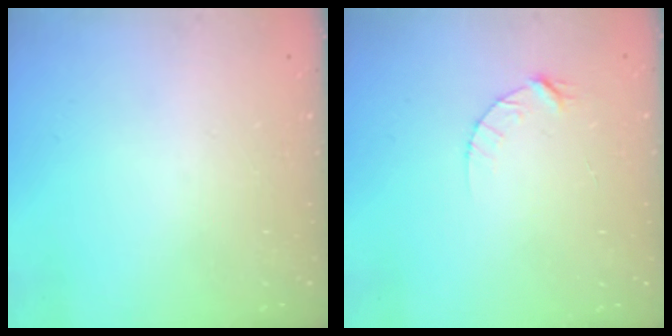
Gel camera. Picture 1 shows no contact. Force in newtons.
{"total": 4.4, "press": 4.4, "slide": 0.4}